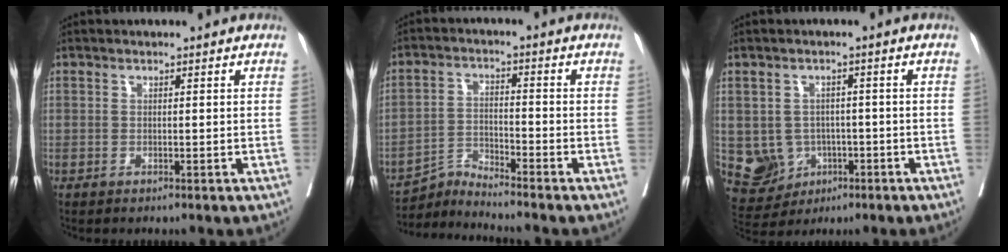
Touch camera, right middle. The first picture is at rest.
{"total": 4.9, "force": [-4.4, -1.9, -1.1], "torque": [0.006, -0.013, -0.081]}
{"total": 7.0, "force": [-1.5, 6.5, 2.0], "torque": [-0.041, 0.010, -0.010]}